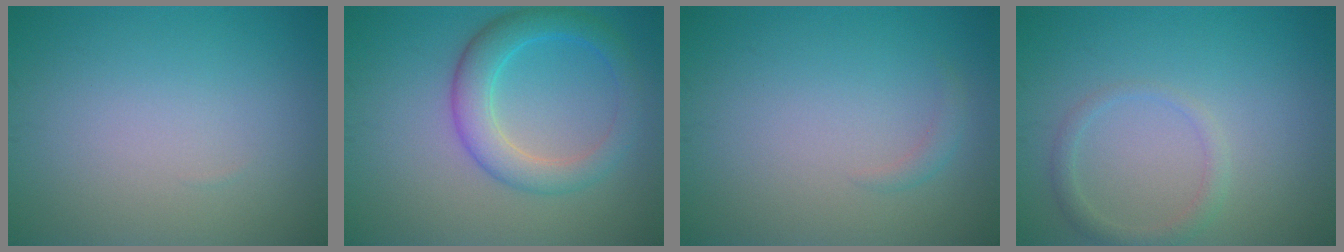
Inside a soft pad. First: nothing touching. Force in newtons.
{"total": 4.6, "press": 4.6, "slide": 0.3}
{"total": 0.9, "press": 0.9, "slide": 0.1}
{"total": 1.7, "press": 1.7, "slide": 0.1}